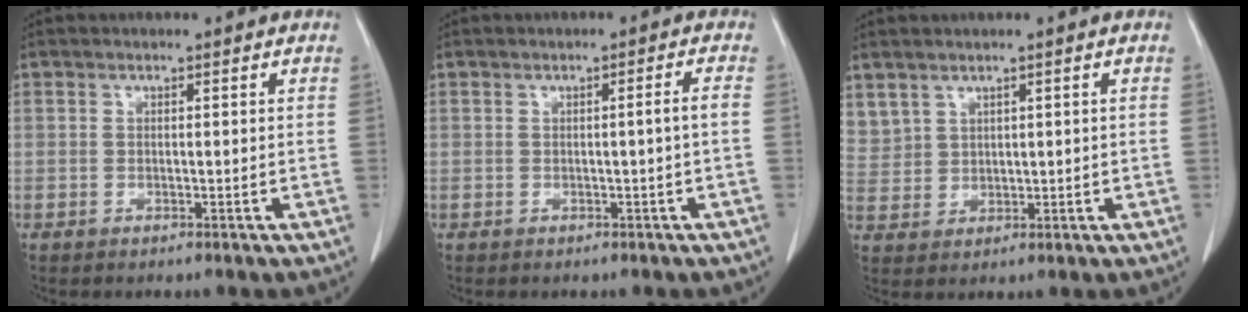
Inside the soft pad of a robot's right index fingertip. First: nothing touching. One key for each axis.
{"total": 1.7, "fx": -0.4, "fy": -0.5, "fz": 1.6, "tx": -0.024, "ty": 0.000, "tz": -0.005}
{"total": 5.9, "fx": 3.7, "fy": 4.4, "fz": 1.5, "tx": -0.046, "ty": 0.015, "tz": 0.092}